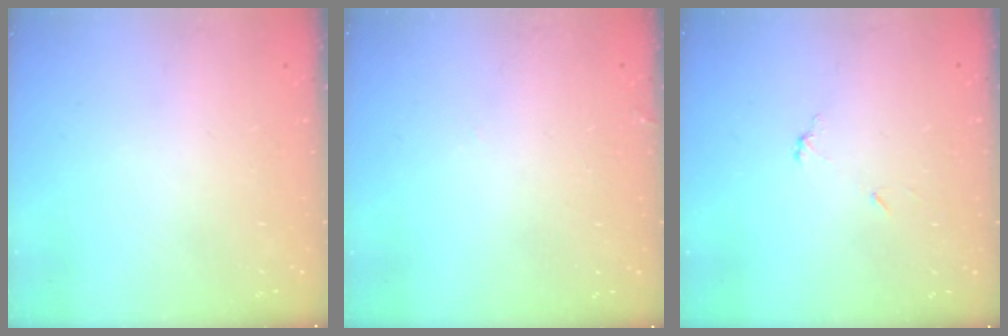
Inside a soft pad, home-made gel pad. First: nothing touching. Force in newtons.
{"total": 5.0, "press": 5.0, "slide": 0.2}
{"total": 4.7, "press": 4.6, "slide": 0.3}